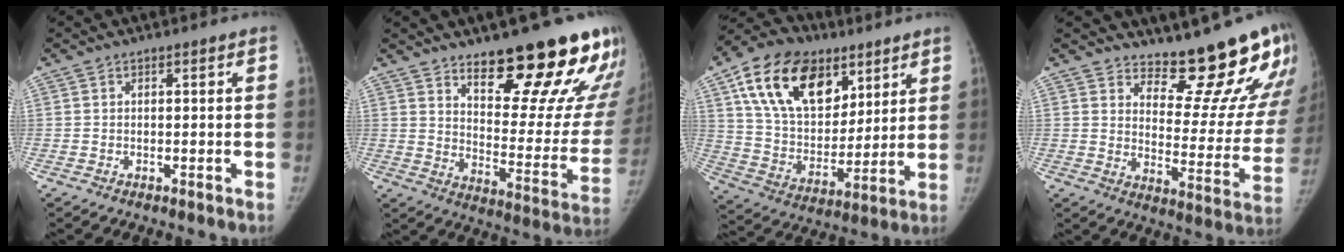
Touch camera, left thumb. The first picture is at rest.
{"total": 24.4, "force": [16.6, 7.0, 16.5], "torque": [-0.174, -0.111, 0.235]}
{"total": 23.5, "force": [11.6, 14.8, 14.0], "torque": [-0.217, -0.024, 0.202]}
{"total": 18.8, "force": [16.3, 5.6, 7.5], "torque": [-0.043, -0.157, 0.206]}